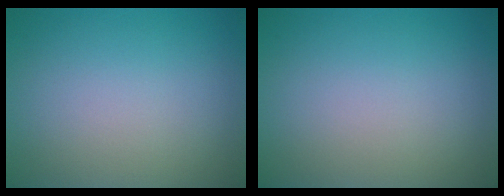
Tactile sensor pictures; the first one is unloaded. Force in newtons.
{"total": 0.0}